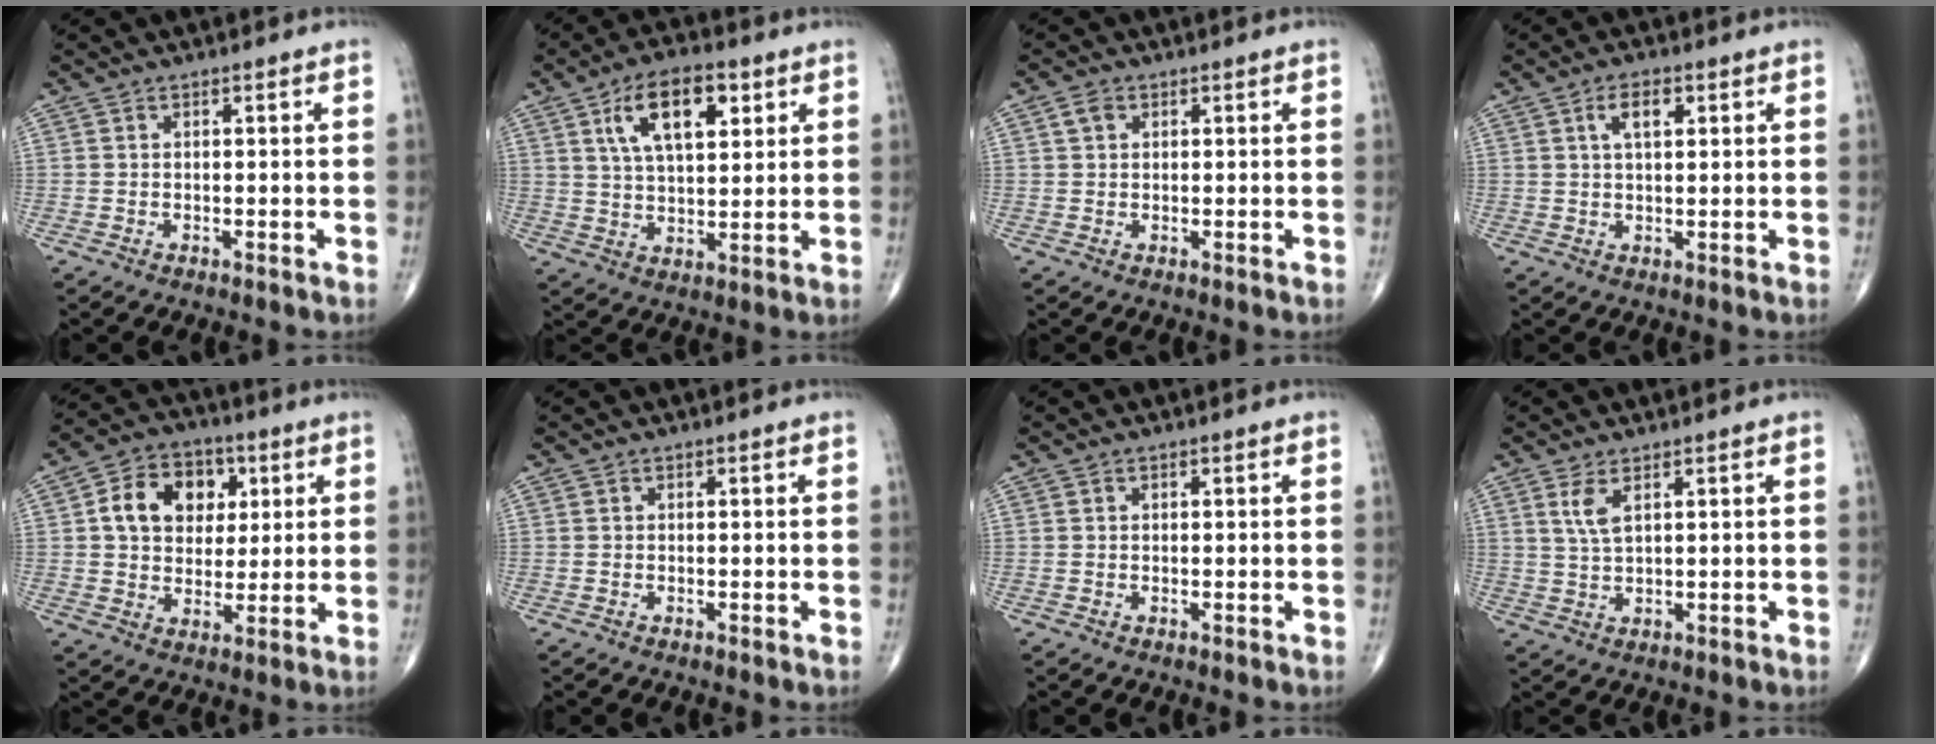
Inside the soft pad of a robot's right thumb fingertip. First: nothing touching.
{"total": 12.2, "force": [5.0, 5.9, 9.4], "torque": [-0.143, -0.010, 0.089]}
{"total": 2.1, "force": [0.8, 1.6, 1.1], "torque": [-0.019, 0.004, 0.014]}
{"total": 4.5, "force": [1.7, 2.1, 3.6], "torque": [-0.058, 0.001, 0.030]}
{"total": 12.5, "force": [3.1, 9.5, 7.6], "torque": [-0.089, 0.004, 0.047]}
{"total": 0.0}
{"total": 0.0}
{"total": 3.6, "force": [1.8, 1.2, 2.9], "torque": [-0.065, -0.007, 0.043]}